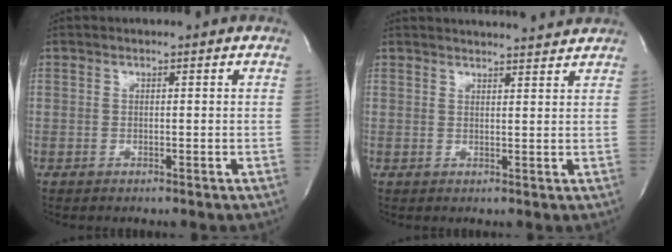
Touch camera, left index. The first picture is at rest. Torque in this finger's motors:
{"motor_torque": [-0.24, -0.11, -0.03, 0.00]}